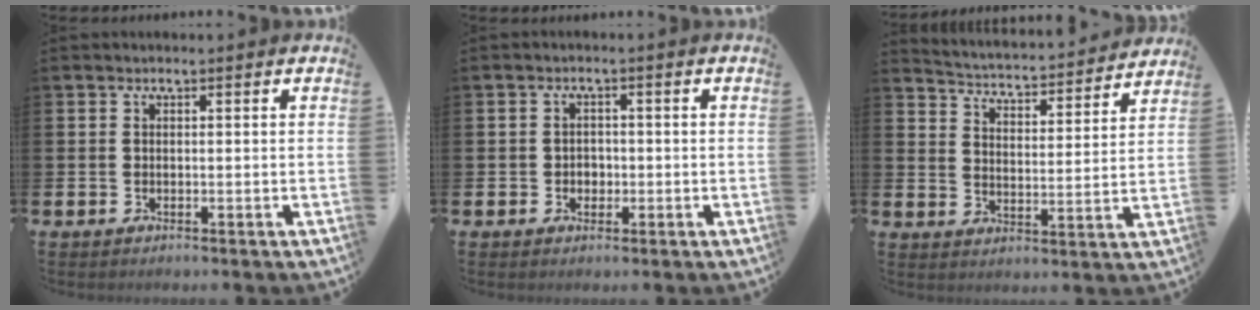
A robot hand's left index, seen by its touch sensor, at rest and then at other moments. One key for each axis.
{"total": 1.8, "fx": -0.3, "fy": 1.6, "fz": 0.6, "tx": -0.006, "ty": 0.003, "tz": -0.011}
{"total": 4.2, "fx": 4.1, "fy": 0.6, "fz": 0.4, "tx": -0.032, "ty": -0.040, "tz": 0.064}